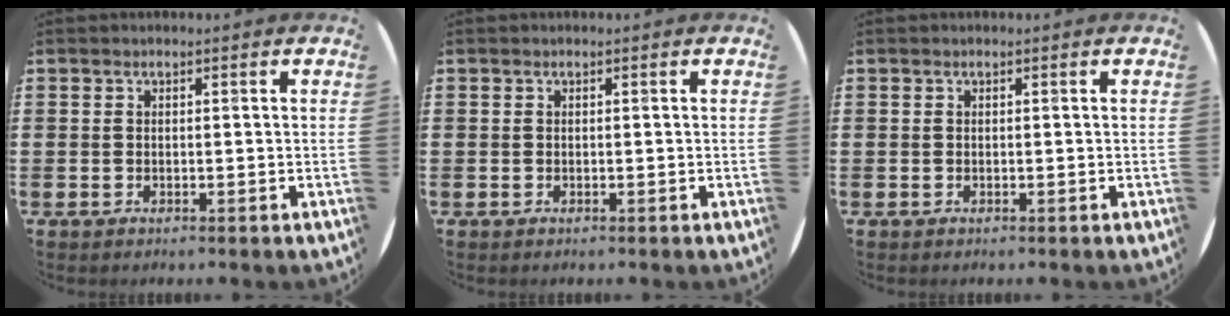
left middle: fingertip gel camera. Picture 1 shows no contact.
{"total": 0.0}
{"total": 0.0}